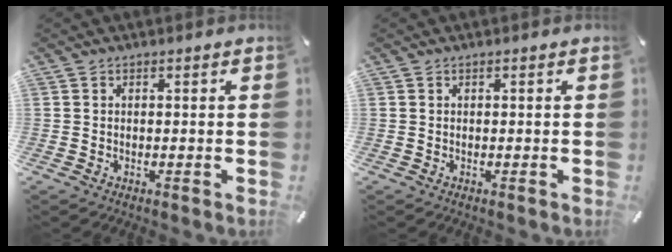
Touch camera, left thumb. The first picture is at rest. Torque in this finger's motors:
{"motor_torque": [-0.29, -0.22, 0.11, 0.04, -0.03]}